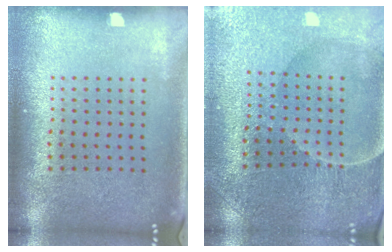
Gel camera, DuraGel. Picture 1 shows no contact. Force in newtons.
{"total": 1.5, "press": 1.5, "slide": 0.1}